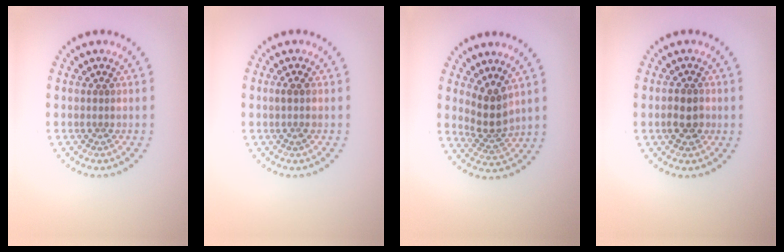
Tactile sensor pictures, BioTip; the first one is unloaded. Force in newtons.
{"total": 1.0, "press": 0.9, "slide": 0.5}
{"total": 3.0, "press": 2.2, "slide": 1.9}
{"total": 2.2, "press": 2.1, "slide": 0.5}